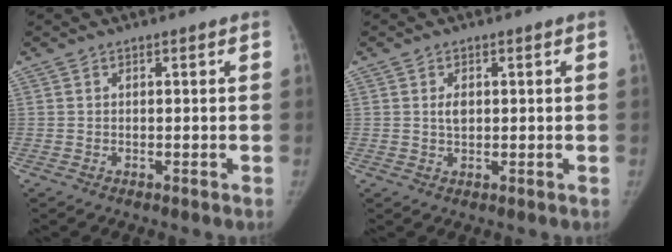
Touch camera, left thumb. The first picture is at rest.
{"total": 2.1, "force": [0.5, 1.3, 1.6], "torque": [-0.023, 0.000, 0.009]}